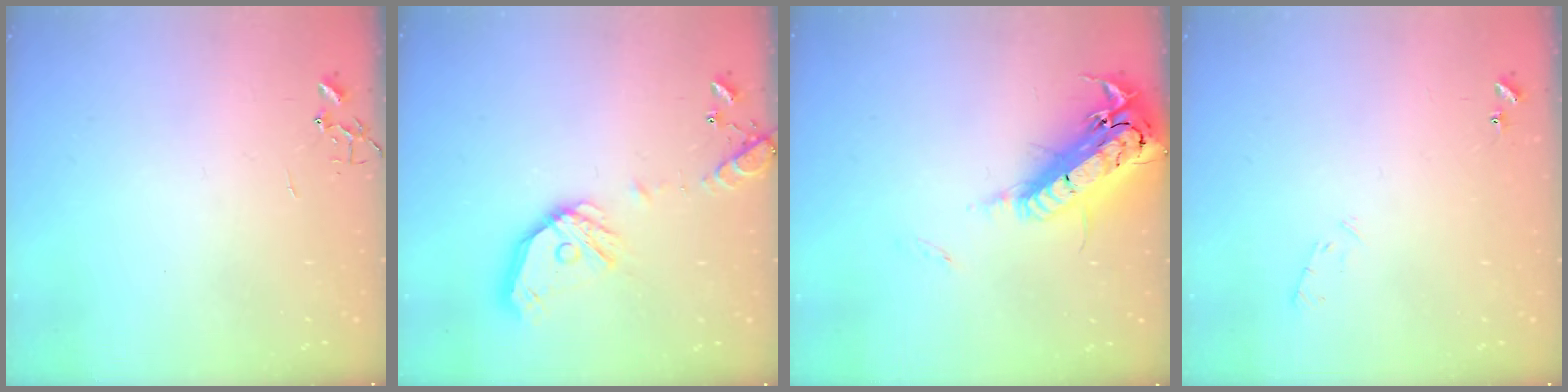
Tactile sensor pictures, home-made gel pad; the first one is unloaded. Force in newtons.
{"total": 15.7, "press": 15.4, "slide": 2.5}
{"total": 22.8, "press": 22.3, "slide": 4.6}
{"total": 5.3, "press": 5.2, "slide": 0.9}